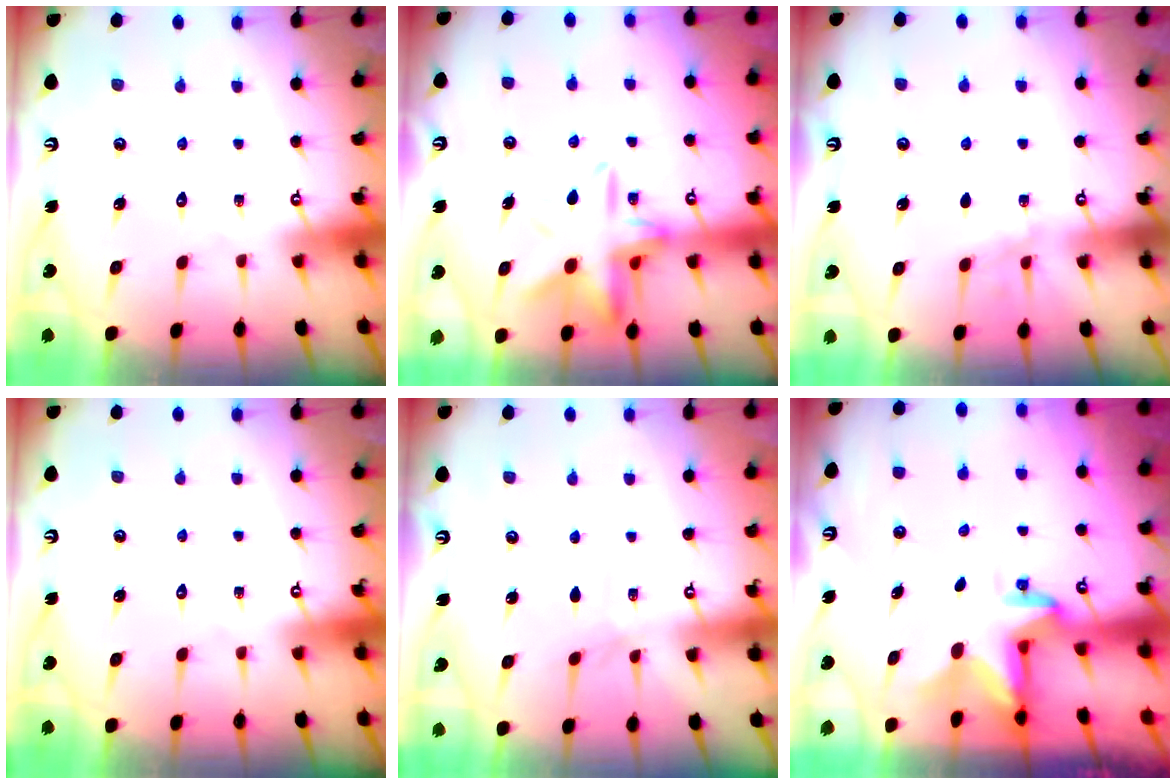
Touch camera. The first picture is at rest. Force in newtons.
{"total": 13.2, "press": 13.1, "slide": 1.3}
{"total": 3.1, "press": 3.1, "slide": 0.4}
{"total": 0.0}
{"total": 2.3, "press": 2.3, "slide": 0.3}
{"total": 2.9, "press": 2.9, "slide": 0.3}